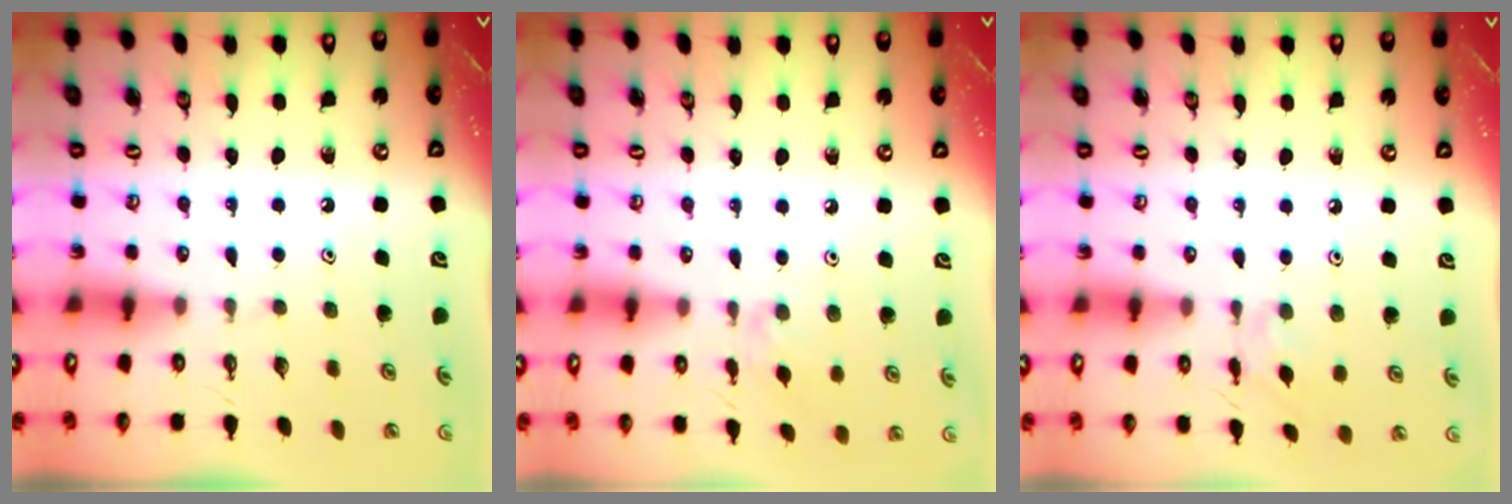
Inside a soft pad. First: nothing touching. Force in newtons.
{"total": 2.9, "press": 2.8, "slide": 0.5}
{"total": 1.6, "press": 1.6, "slide": 0.2}